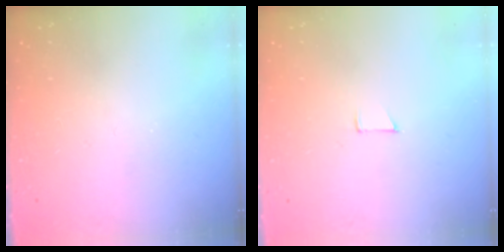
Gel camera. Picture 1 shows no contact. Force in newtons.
{"total": 4.1, "press": 4.1, "slide": 0.3}